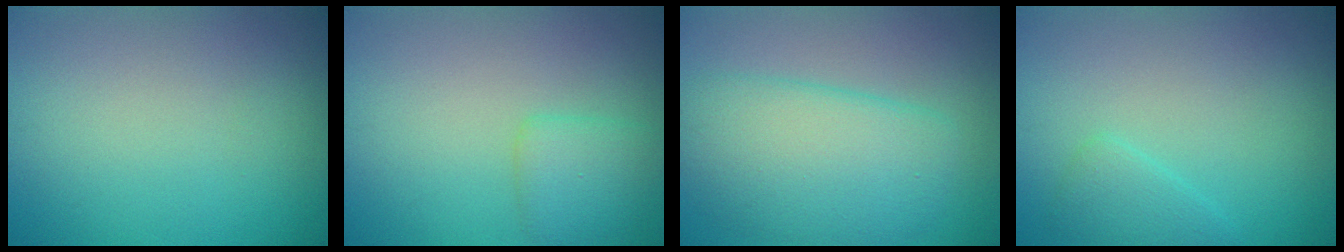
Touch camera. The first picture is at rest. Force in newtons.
{"total": 2.1, "press": 2.1, "slide": 0.1}
{"total": 6.5, "press": 6.5, "slide": 0.2}
{"total": 1.7, "press": 1.7, "slide": 0.0}